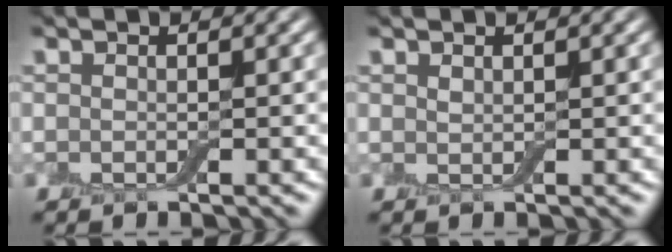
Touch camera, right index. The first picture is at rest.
{"total": 0.5, "force": [0.5, 0.2, 0.2], "torque": [-0.007, -0.001, 0.011]}